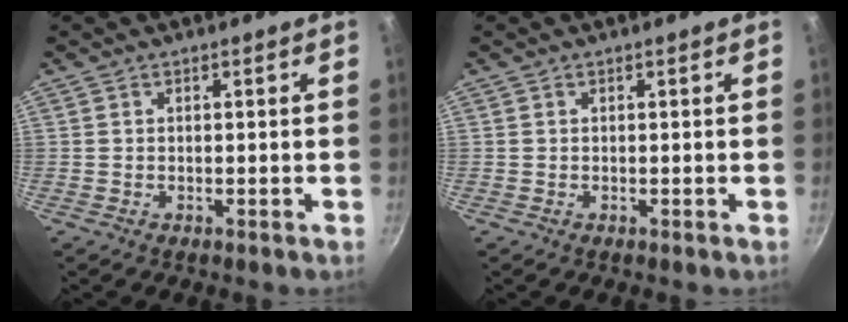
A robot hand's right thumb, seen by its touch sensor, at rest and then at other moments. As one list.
[{"total": 0.0}]